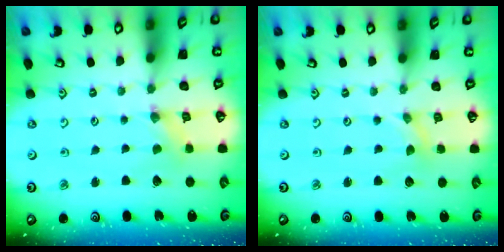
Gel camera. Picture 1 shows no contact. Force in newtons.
{"total": 0.0}